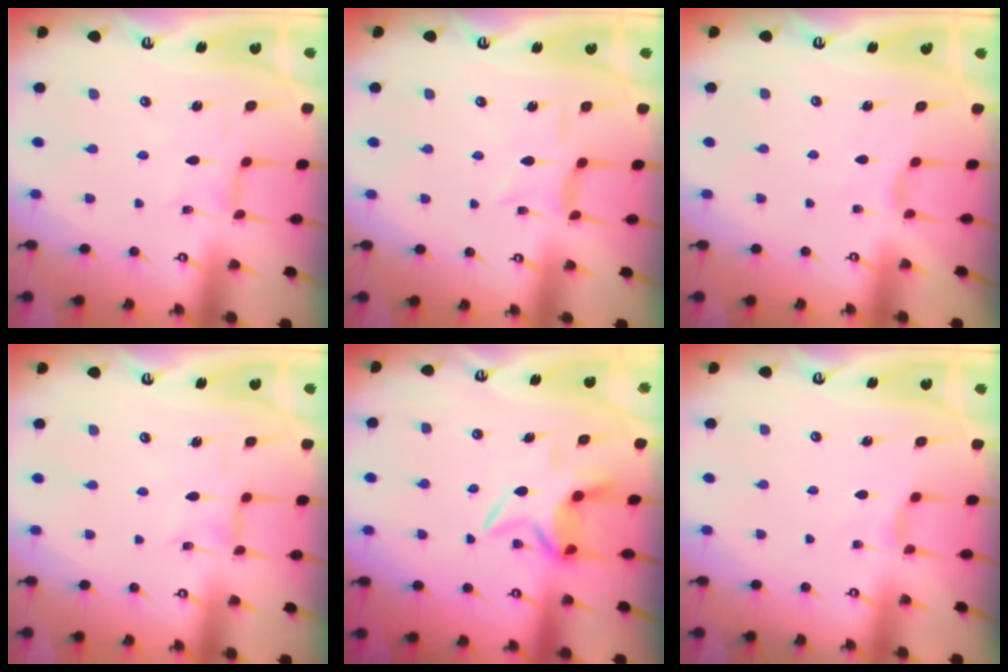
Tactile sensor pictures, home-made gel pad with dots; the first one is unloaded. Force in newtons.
{"total": 2.4, "press": 2.4, "slide": 0.4}
{"total": 2.7, "press": 2.6, "slide": 0.6}
{"total": 1.2, "press": 1.2, "slide": 0.2}
{"total": 5.3, "press": 5.2, "slide": 1.1}
{"total": 2.9, "press": 2.9, "slide": 0.5}